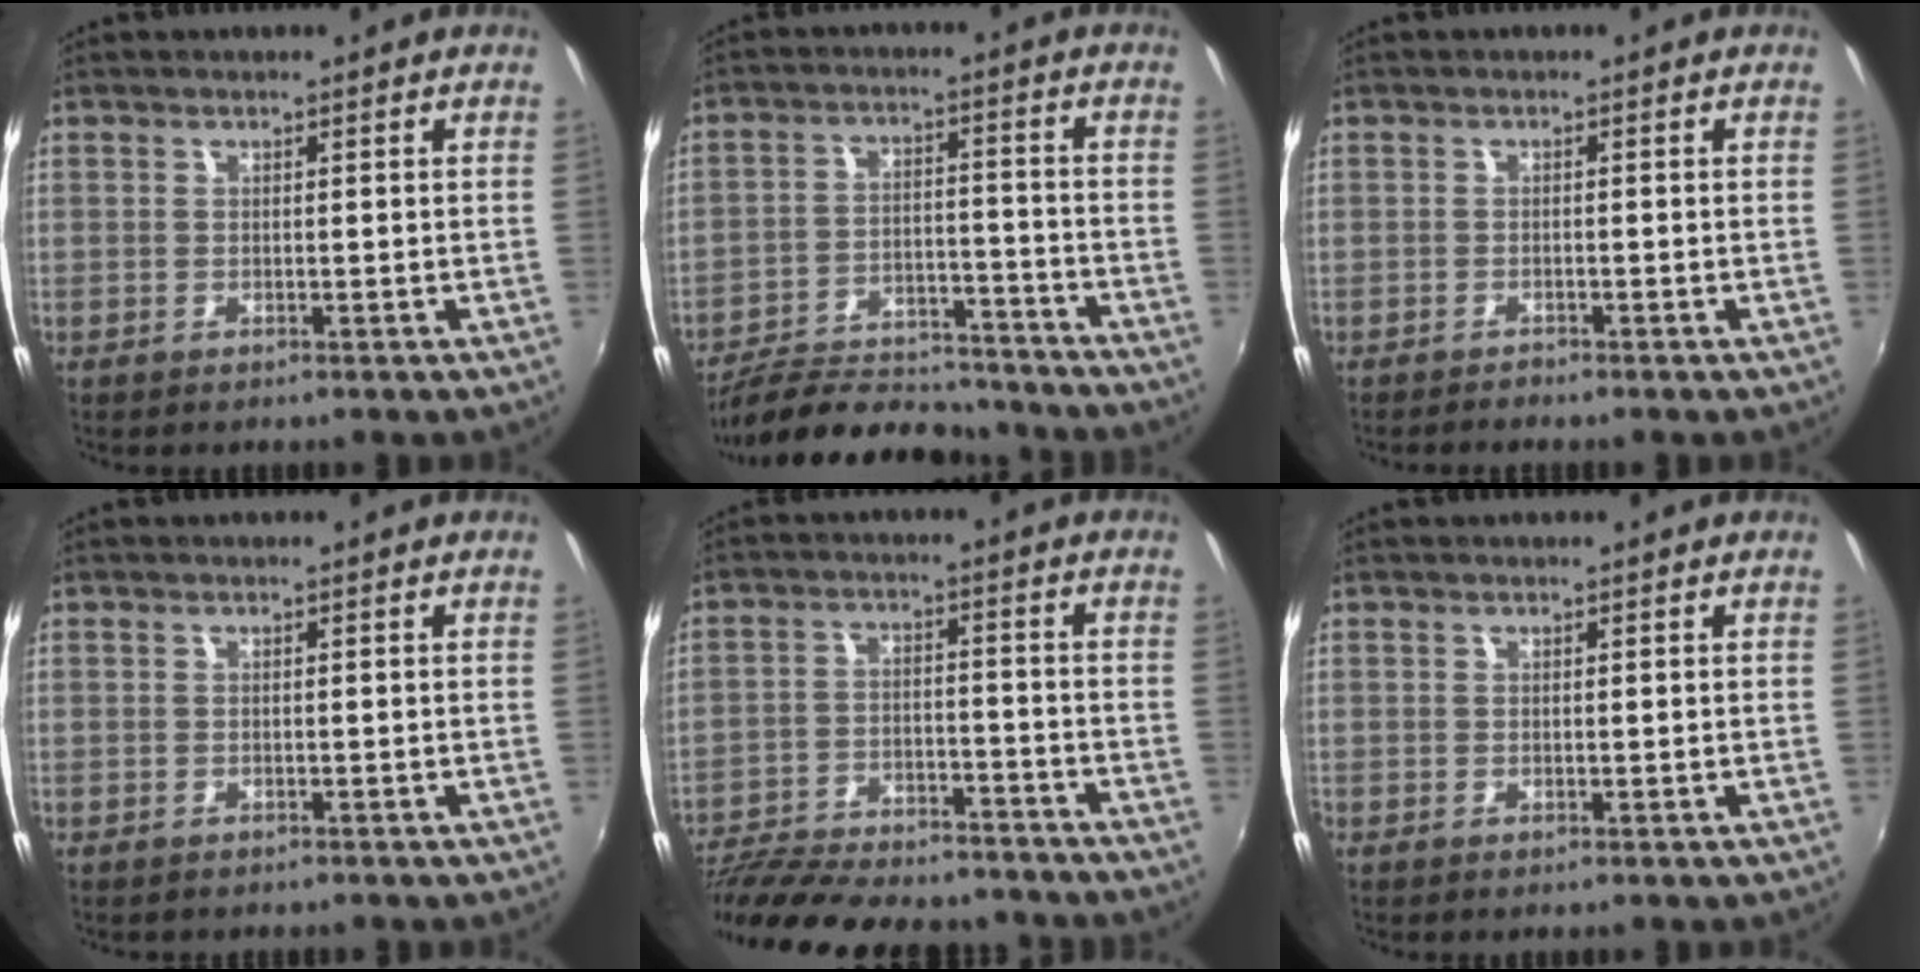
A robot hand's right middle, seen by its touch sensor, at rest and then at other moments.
{"total": 17.8, "force": [-16.0, 4.7, 6.3], "torque": [-0.129, 0.003, -0.236]}
{"total": 1.6, "force": [-1.6, 0.1, 0.1], "torque": [-0.010, -0.007, -0.029]}
{"total": 0.6, "force": [-0.5, 0.3, 0.1], "torque": [-0.005, 0.001, -0.006]}
{"total": 24.1, "force": [-20.8, 6.9, 10.2], "torque": [-0.210, -0.016, -0.303]}
{"total": 0.0}